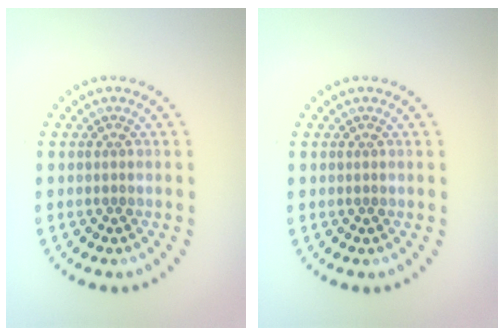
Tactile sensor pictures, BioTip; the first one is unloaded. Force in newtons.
{"total": 0.0}